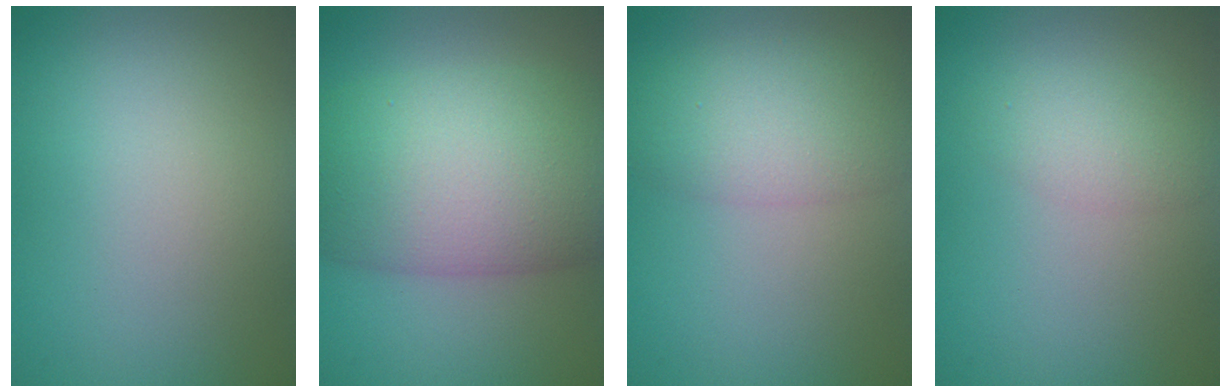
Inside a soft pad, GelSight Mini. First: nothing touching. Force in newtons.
{"total": 11.1, "press": 11.1, "slide": 0.3}
{"total": 4.7, "press": 4.7, "slide": 0.2}
{"total": 2.1, "press": 2.1, "slide": 0.0}